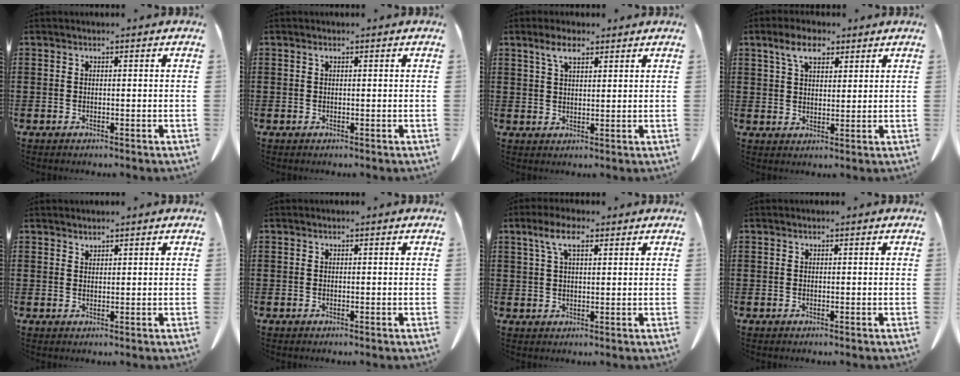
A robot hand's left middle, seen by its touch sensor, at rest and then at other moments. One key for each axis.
{"total": 0.0}
{"total": 4.3, "fx": 2.9, "fy": 1.4, "fz": 2.9, "tx": -0.064, "ty": 0.003, "tz": 0.054}
{"total": 6.0, "fx": 3.9, "fy": 2.8, "fz": 3.6, "tx": -0.076, "ty": 0.004, "tz": 0.070}
{"total": 1.2, "fx": 1.2, "fy": 0.0, "fz": 0.0, "tx": -0.003, "ty": -0.004, "tz": 0.025}
{"total": 0.0}
{"total": 5.4, "fx": 3.0, "fy": 1.7, "fz": 4.2, "tx": -0.091, "ty": 0.005, "tz": 0.054}
{"total": 0.0}